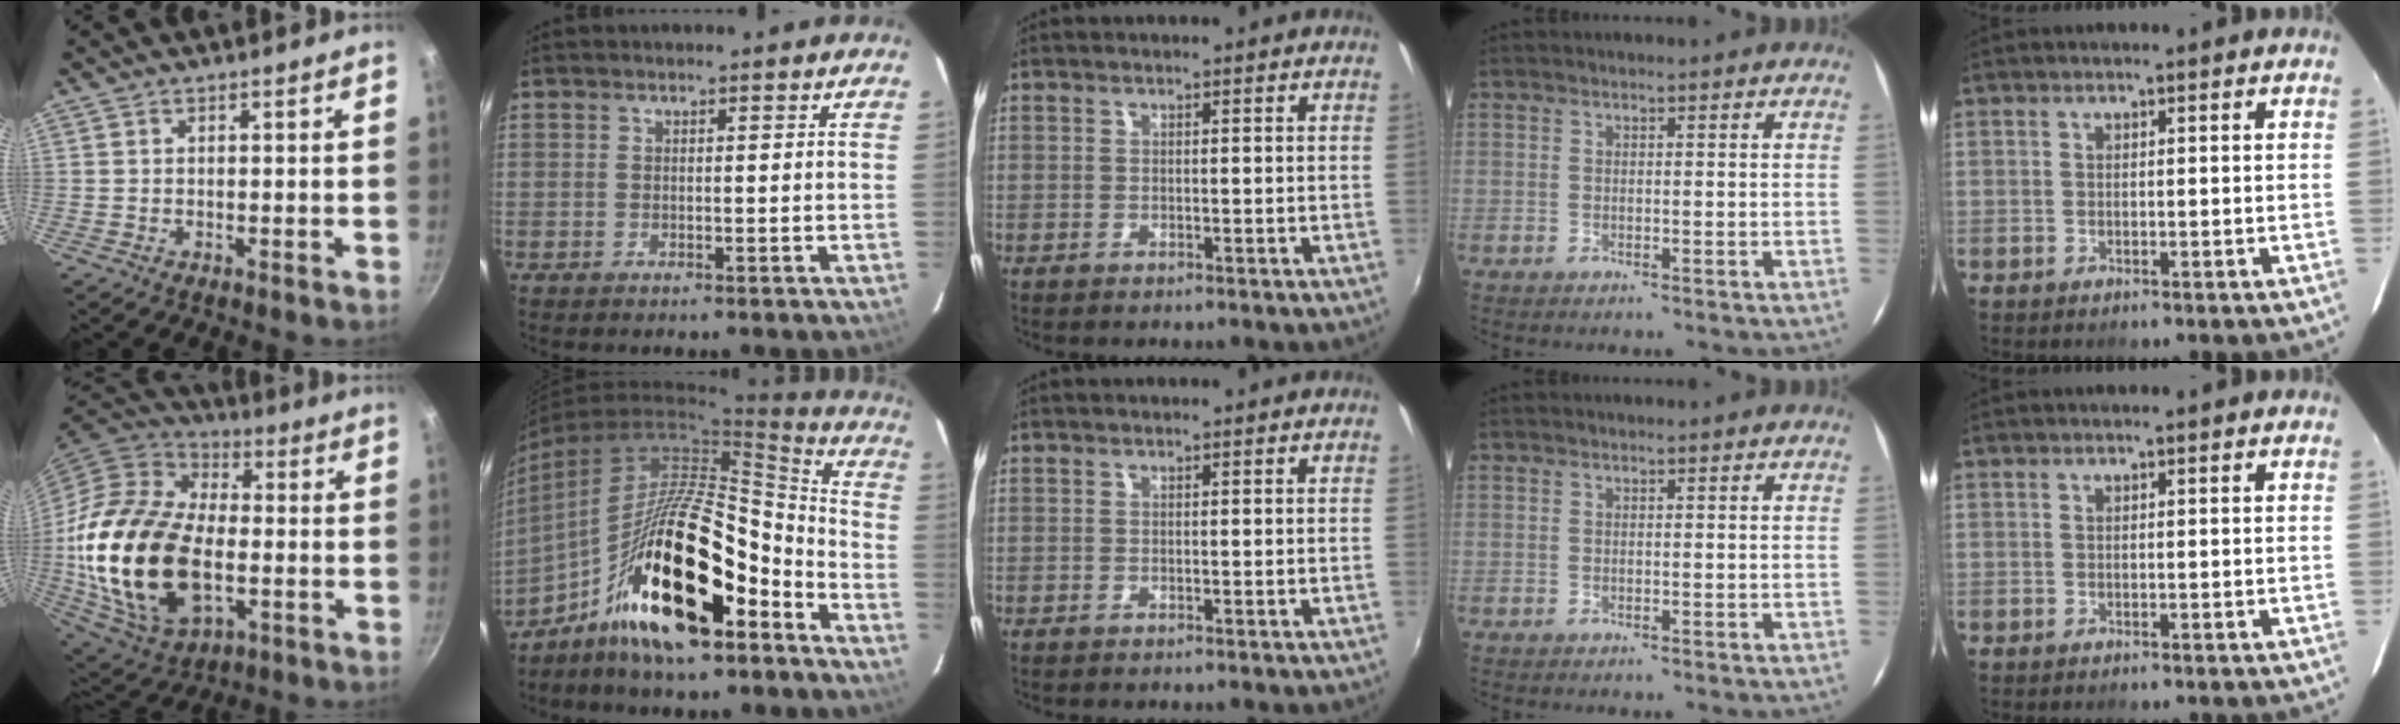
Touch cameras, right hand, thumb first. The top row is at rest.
{"thumb": {"total": 28.4, "force": [-3.5, 17.4, 22.2], "torque": [-0.422, 0.014, -0.055]}, "index": {"total": 23.4, "force": [-12.4, 8.6, 17.8], "torque": [-0.302, 0.002, -0.216]}}